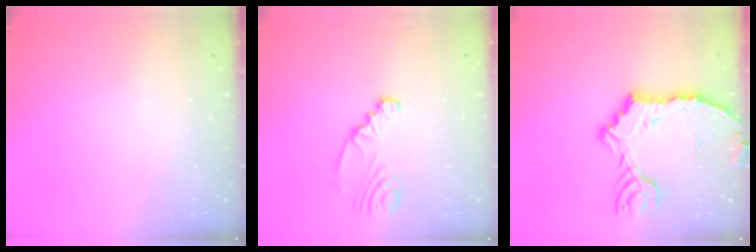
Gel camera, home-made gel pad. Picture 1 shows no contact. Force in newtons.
{"total": 3.0, "press": 3.0, "slide": 0.4}
{"total": 12.5, "press": 12.4, "slide": 1.6}